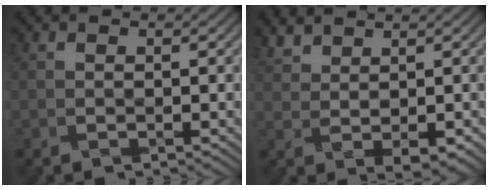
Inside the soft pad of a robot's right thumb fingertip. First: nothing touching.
{"total": 3.3, "force": [2.1, 1.7, 1.9], "torque": [-0.045, 0.003, 0.050]}